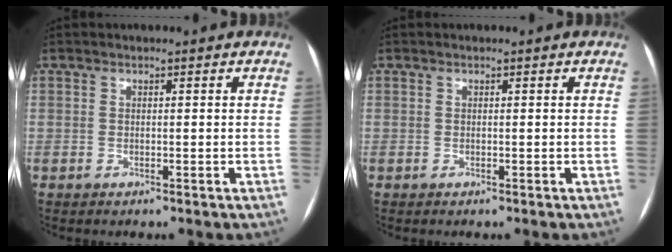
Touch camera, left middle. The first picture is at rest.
{"total": 0.0}